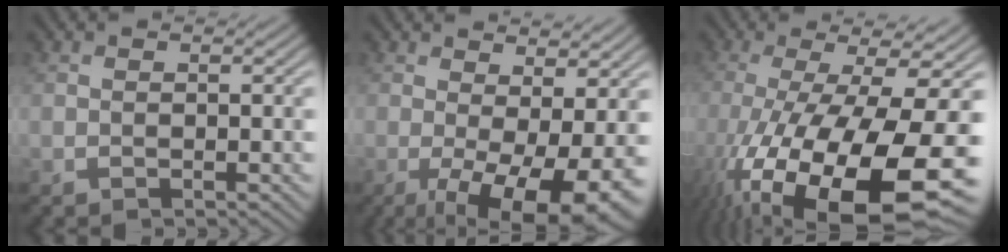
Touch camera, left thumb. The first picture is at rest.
{"total": 10.9, "force": [-2.7, 3.6, 10.0], "torque": [-0.136, 0.006, -0.034]}
{"total": 20.1, "force": [-8.1, 6.3, 17.3], "torque": [-0.300, -0.047, -0.115]}